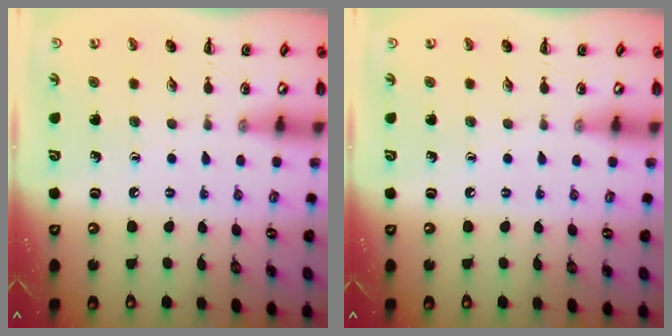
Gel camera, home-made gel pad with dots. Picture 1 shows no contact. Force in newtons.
{"total": 0.0}